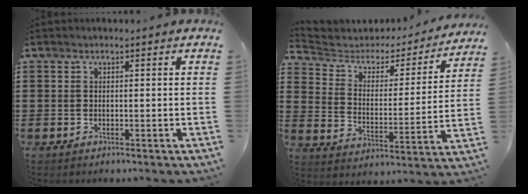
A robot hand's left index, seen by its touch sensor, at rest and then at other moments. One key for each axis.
{"total": 3.5, "fx": 2.6, "fy": 2.3, "fz": 0.7, "tx": -0.040, "ty": -0.018, "tz": 0.035}